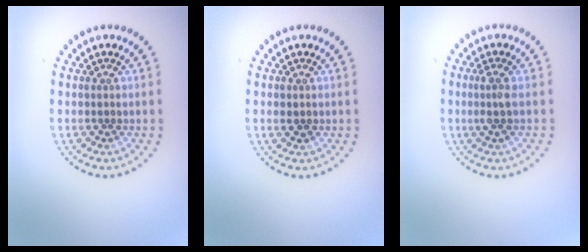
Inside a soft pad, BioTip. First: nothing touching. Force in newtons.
{"total": 0.8, "press": 0.8, "slide": 0.1}
{"total": 1.5, "press": 1.2, "slide": 0.9}